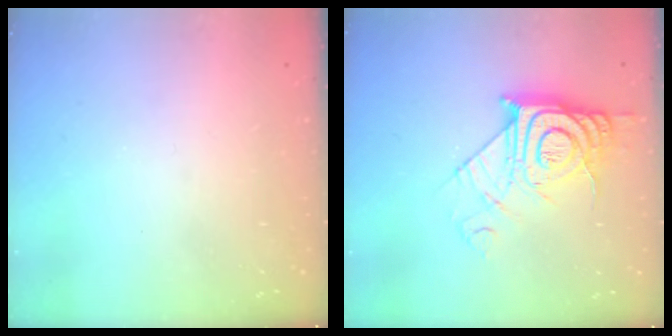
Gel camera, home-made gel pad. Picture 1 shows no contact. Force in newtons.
{"total": 14.2, "press": 14.2, "slide": 1.2}